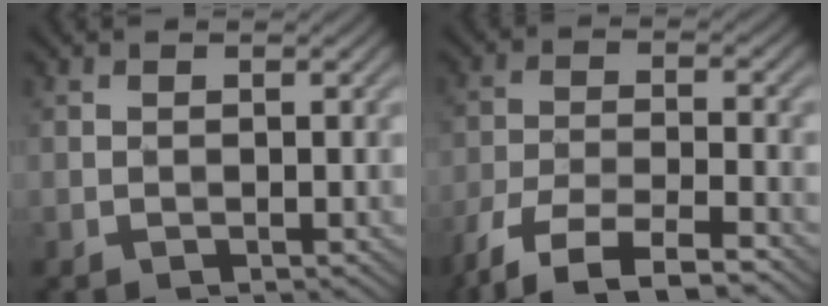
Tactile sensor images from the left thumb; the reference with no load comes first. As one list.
[{"total": 7.6, "force": [-5.9, 1.8, 4.4], "torque": [-0.099, -0.004, -0.116]}]